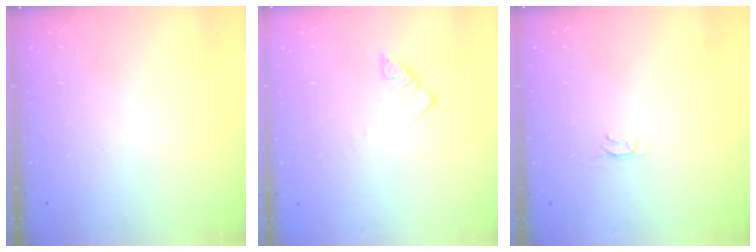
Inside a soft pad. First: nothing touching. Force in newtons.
{"total": 2.8, "press": 2.8, "slide": 0.2}
{"total": 2.4, "press": 2.3, "slide": 0.5}